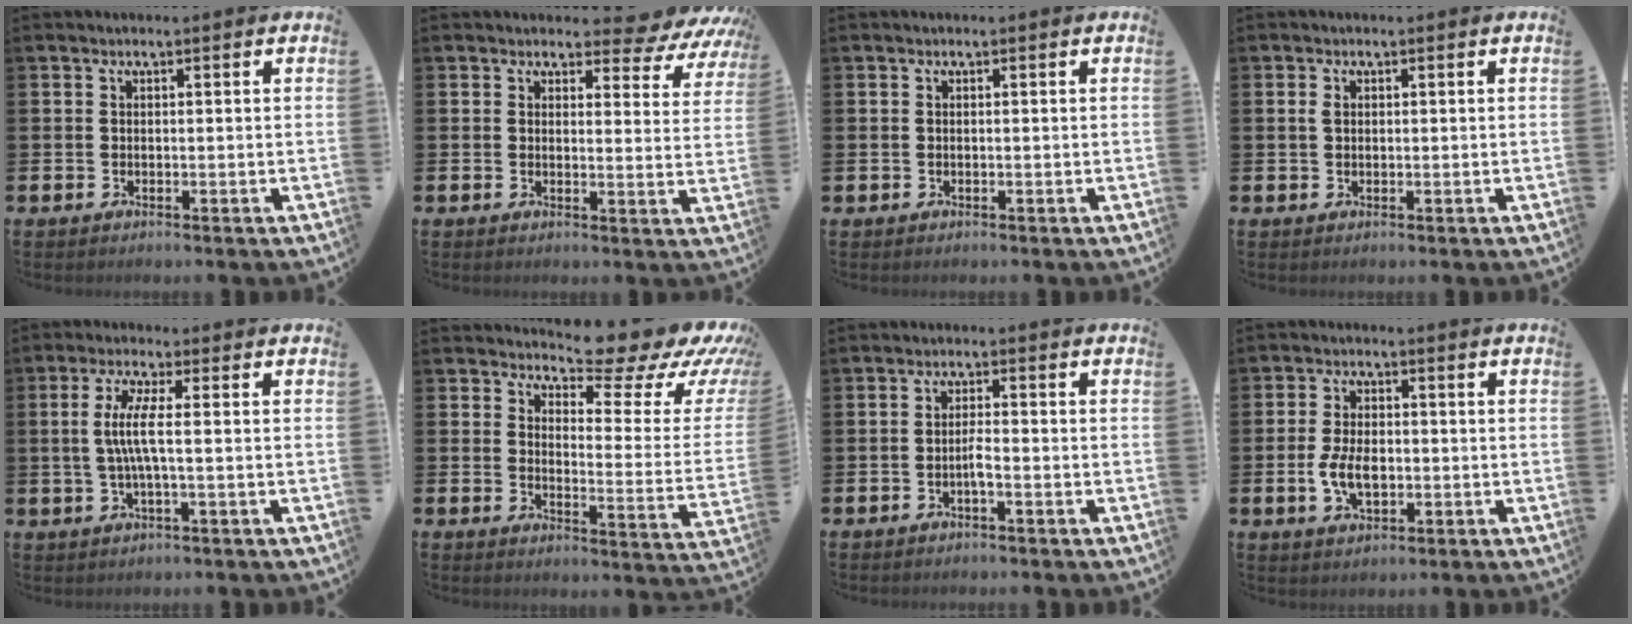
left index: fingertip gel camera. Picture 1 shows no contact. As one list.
[{"total": 4.2, "force": [3.8, 1.4, 1.0], "torque": [-0.004, -0.035, 0.059]}, {"total": 0.0}, {"total": 1.2, "force": [0.6, 0.8, 0.7], "torque": [-0.011, 0.005, 0.008]}, {"total": 4.9, "force": [0.2, 0.5, 4.8], "torque": [-0.097, -0.003, -0.001]}, {"total": 9.0, "force": [8.0, 2.5, 3.2], "torque": [-0.043, -0.073, 0.128]}, {"total": 1.6, "force": [-0.7, 0.1, 1.4], "torque": [-0.028, 0.000, -0.013]}, {"total": 5.2, "force": [-0.7, 3.0, 4.1], "torque": [-0.080, -0.001, -0.018]}]